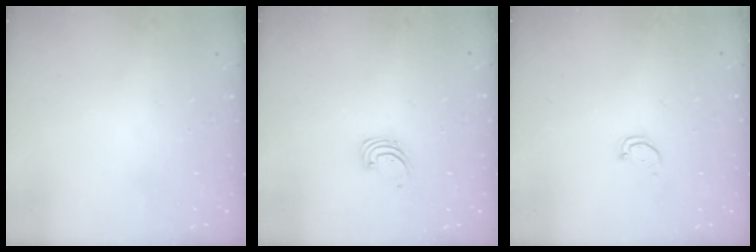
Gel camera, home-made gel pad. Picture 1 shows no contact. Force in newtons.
{"total": 1.4, "press": 1.4, "slide": 0.1}
{"total": 1.8, "press": 1.8, "slide": 0.1}